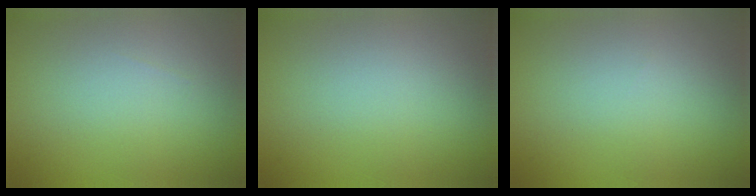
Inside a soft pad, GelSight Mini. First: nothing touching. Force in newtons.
{"total": 0.0}
{"total": 0.0}